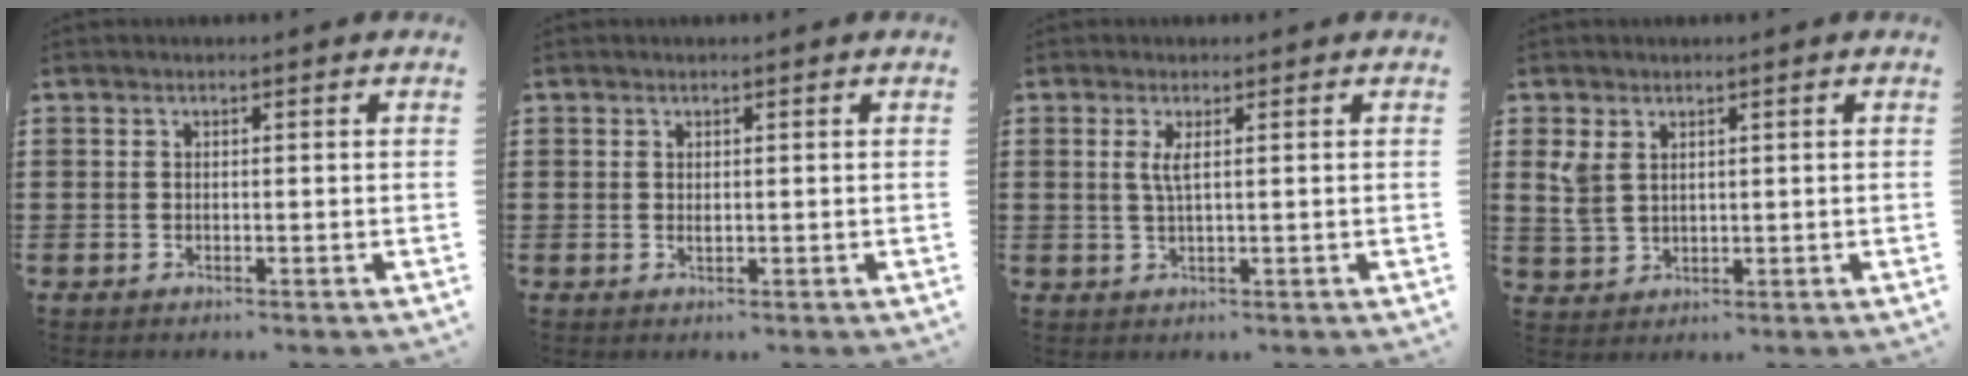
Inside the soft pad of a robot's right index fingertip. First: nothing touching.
{"total": 0.6, "force": [0.2, 0.3, 0.5], "torque": [-0.010, 0.001, 0.003]}
{"total": 2.3, "force": [0.6, 0.2, 2.2], "torque": [-0.047, 0.000, 0.009]}
{"total": 3.6, "force": [1.7, 2.3, 2.1], "torque": [-0.050, 0.009, 0.032]}